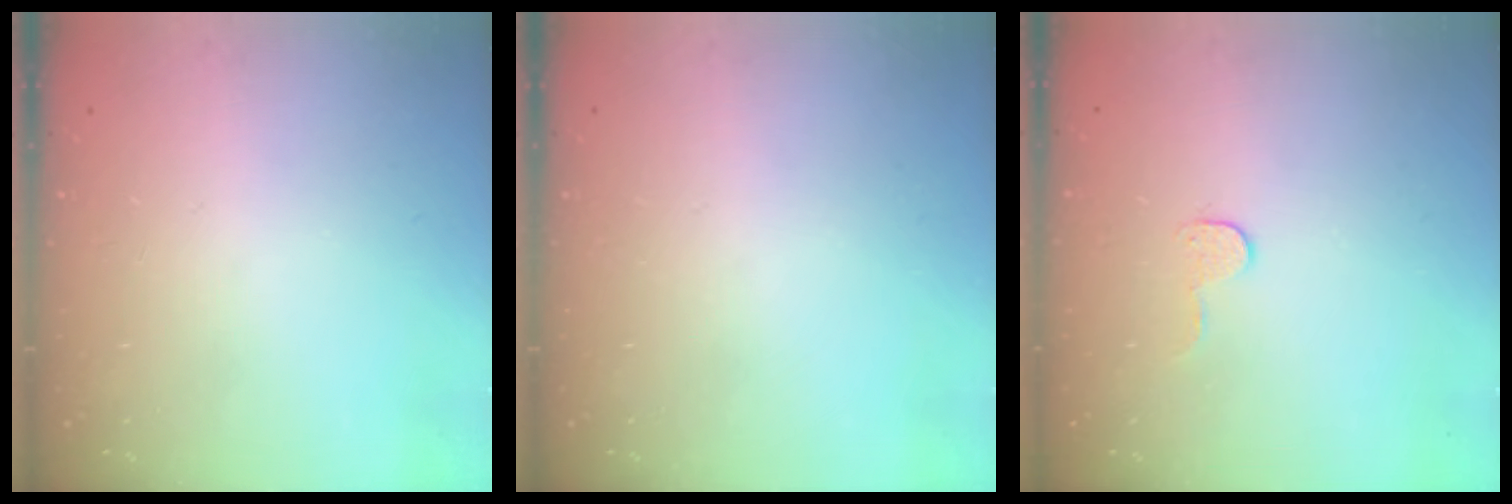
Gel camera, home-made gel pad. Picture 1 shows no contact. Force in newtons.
{"total": 0.0}
{"total": 5.7, "press": 5.7, "slide": 0.2}